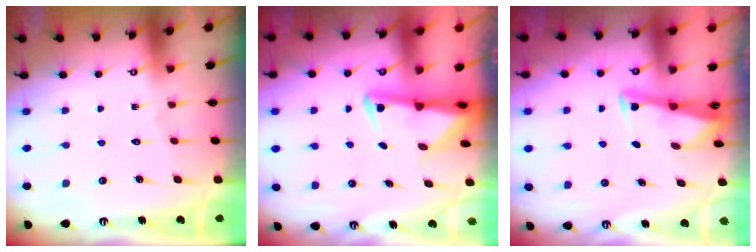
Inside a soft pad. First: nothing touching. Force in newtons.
{"total": 3.2, "press": 3.1, "slide": 0.6}
{"total": 2.8, "press": 2.8, "slide": 0.3}